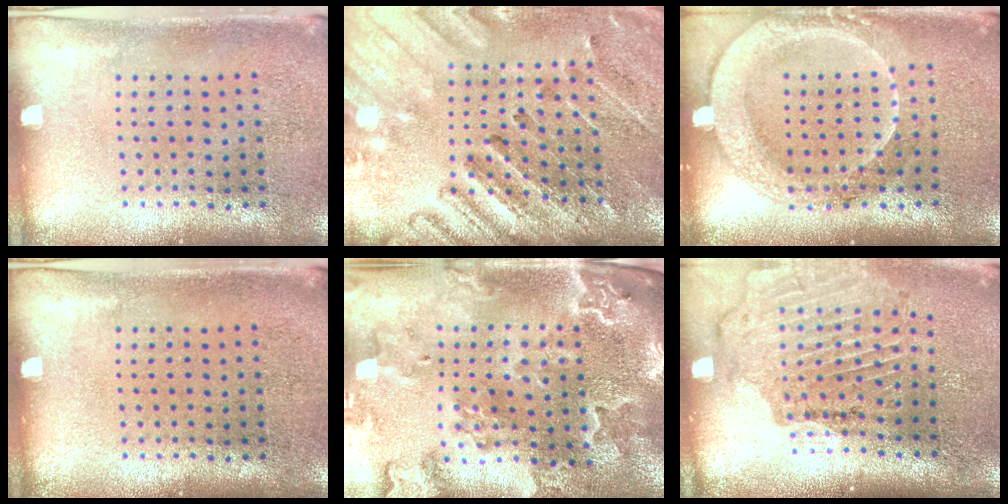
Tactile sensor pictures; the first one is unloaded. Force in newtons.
{"total": 2.7, "press": 2.6, "slide": 0.2}
{"total": 2.0, "press": 1.8, "slide": 0.7}
{"total": 0.0}
{"total": 2.9, "press": 2.7, "slide": 1.0}
{"total": 1.7, "press": 1.7, "slide": 0.1}